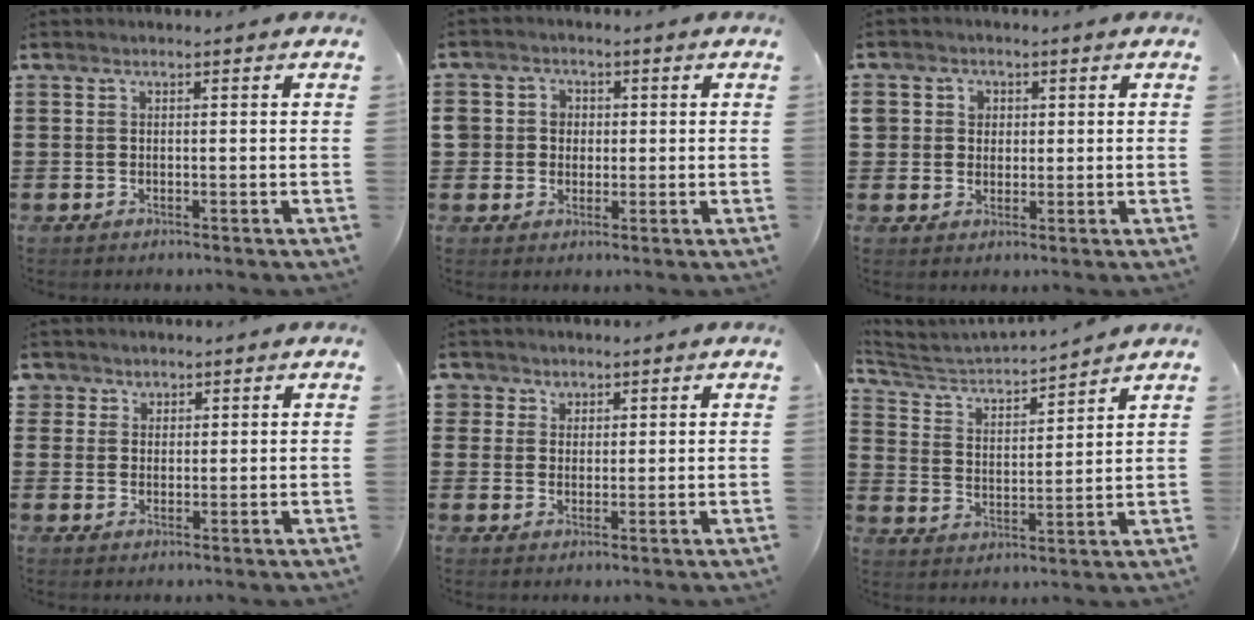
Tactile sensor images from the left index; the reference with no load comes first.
{"total": 3.6, "force": [0.3, 3.5, 0.7], "torque": [-0.032, 0.011, 0.002]}
{"total": 3.2, "force": [0.8, 3.0, 0.2], "torque": [-0.013, 0.008, 0.010]}
{"total": 2.6, "force": [1.7, 2.0, -0.2], "torque": [-0.008, 0.009, 0.031]}
{"total": 3.0, "force": [1.7, 2.5, -0.2], "torque": [-0.010, 0.011, 0.030]}
{"total": 3.9, "force": [3.7, 0.5, 1.1], "torque": [-0.045, -0.030, 0.055]}